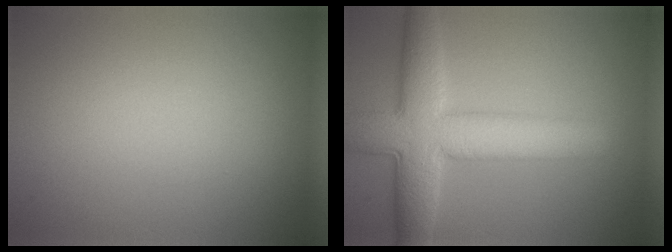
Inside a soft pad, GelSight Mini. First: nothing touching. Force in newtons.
{"total": 8.2, "press": 8.2, "slide": 0.3}